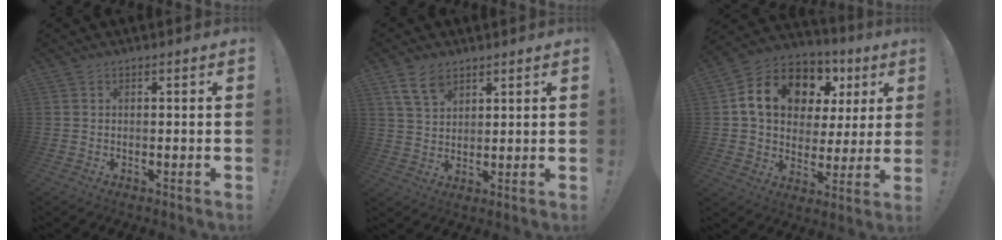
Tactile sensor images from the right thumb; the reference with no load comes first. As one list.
[{"total": 7.6, "force": [5.0, 4.3, 3.8], "torque": [-0.074, -0.013, 0.097]}, {"total": 16.9, "force": [7.4, 11.6, 9.8], "torque": [-0.165, -0.029, 0.146]}]